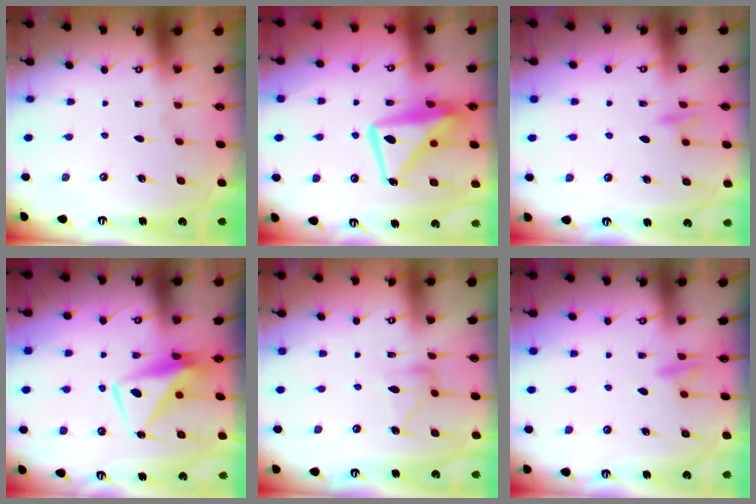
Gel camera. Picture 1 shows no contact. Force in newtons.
{"total": 14.8, "press": 14.7, "slide": 1.2}
{"total": 9.3, "press": 9.3, "slide": 0.8}
{"total": 8.5, "press": 8.3, "slide": 1.5}
{"total": 9.5, "press": 9.5, "slide": 0.5}
{"total": 8.1, "press": 8.0, "slide": 0.8}